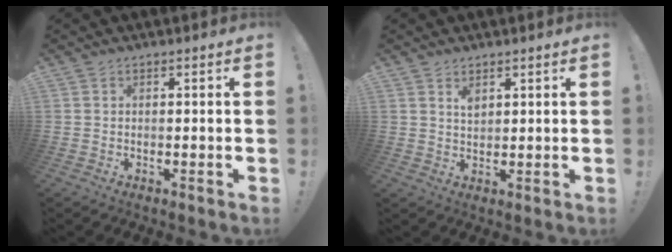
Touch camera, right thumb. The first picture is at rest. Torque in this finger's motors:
{"motor_torque": [0.56, -0.03, -0.10, 0.07, -0.04]}